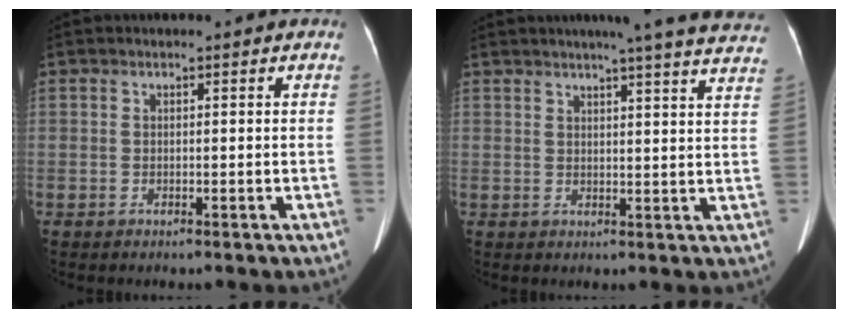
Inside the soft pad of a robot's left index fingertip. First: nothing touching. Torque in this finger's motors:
{"motor_torque": [0.16, -1.19, -0.05, 0.01]}